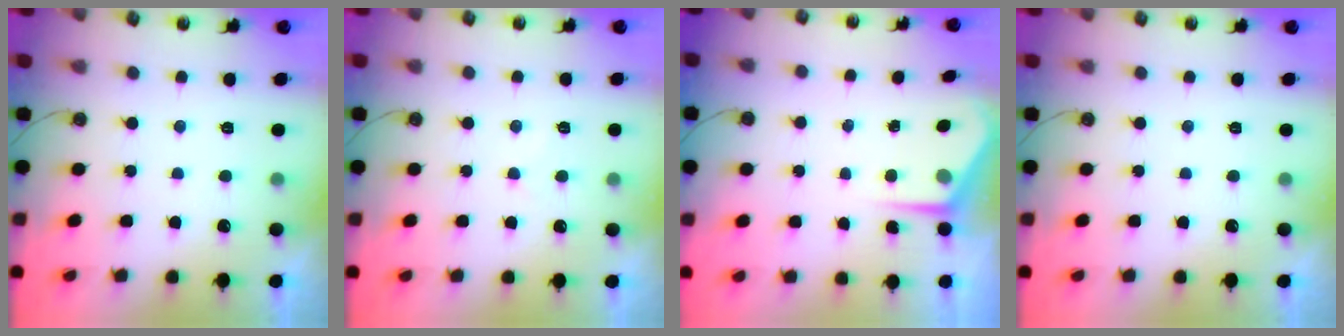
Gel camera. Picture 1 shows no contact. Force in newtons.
{"total": 5.0, "press": 5.0, "slide": 0.8}
{"total": 3.4, "press": 3.4, "slide": 0.5}
{"total": 0.0}